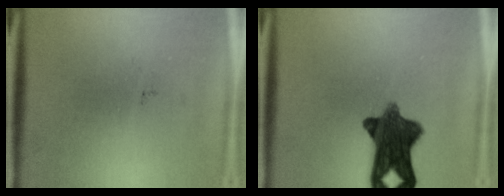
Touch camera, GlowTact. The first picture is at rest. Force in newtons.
{"total": 10.3}